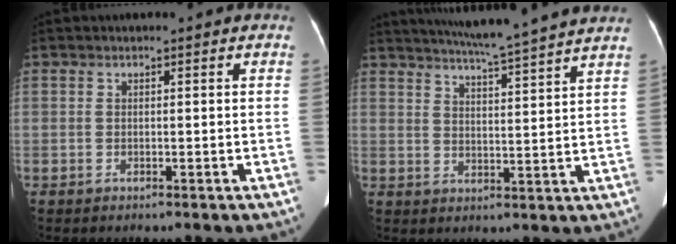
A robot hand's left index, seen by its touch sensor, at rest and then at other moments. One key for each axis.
{"total": 14.8, "fx": 13.2, "fy": -1.4, "fz": 6.5, "tx": -0.113, "ty": -0.010, "tz": 0.175}